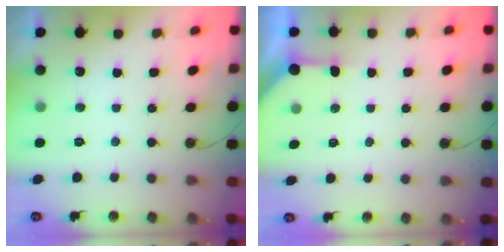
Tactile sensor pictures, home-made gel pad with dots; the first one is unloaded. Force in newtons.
{"total": 2.9, "press": 2.8, "slide": 0.3}